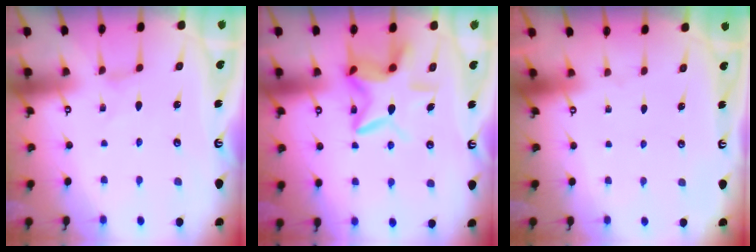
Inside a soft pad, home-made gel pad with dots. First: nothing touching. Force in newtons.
{"total": 12.1, "press": 12.0, "slide": 1.0}
{"total": 0.0}